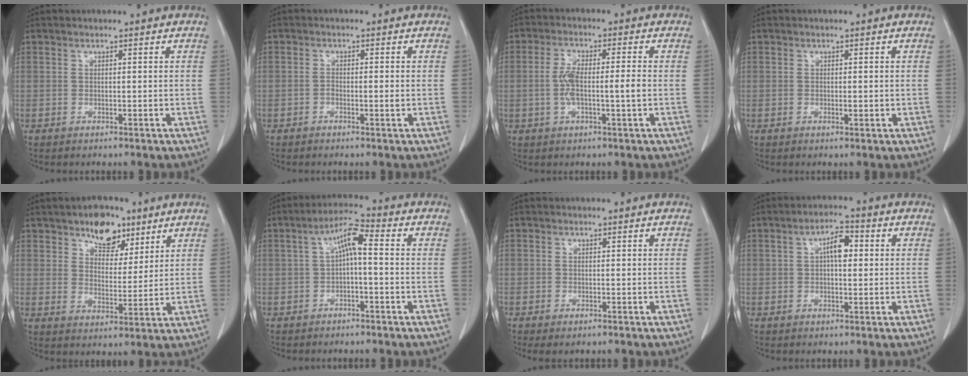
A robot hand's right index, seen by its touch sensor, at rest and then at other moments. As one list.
[{"total": 1.3, "force": [-0.5, 0.3, 1.2], "torque": [-0.019, 0.002, -0.009]}, {"total": 5.8, "force": [-0.7, 0.8, 5.7], "torque": [-0.117, 0.009, -0.014]}, {"total": 0.8, "force": [-0.1, 0.3, 0.7], "torque": [-0.010, -0.001, -0.001]}, {"total": 7.9, "force": [5.2, 4.3, 4.1], "torque": [-0.057, 0.008, 0.086]}, {"total": 5.5, "force": [0.1, 1.1, 5.4], "torque": [-0.100, 0.024, 0.001]}, {"total": 2.1, "force": [-1.6, 0.7, 1.2], "torque": [-0.014, -0.004, -0.019]}, {"total": 4.4, "force": [0.7, 1.6, 4.0], "torque": [-0.068, 0.013, 0.010]}]